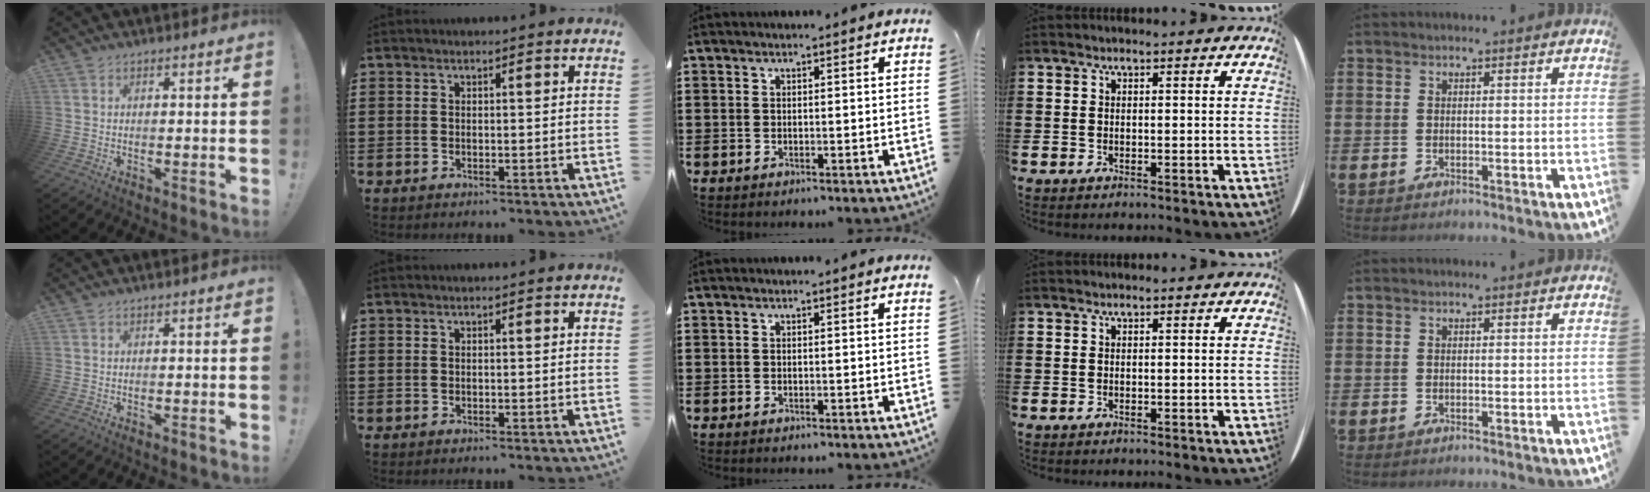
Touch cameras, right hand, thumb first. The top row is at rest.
{}